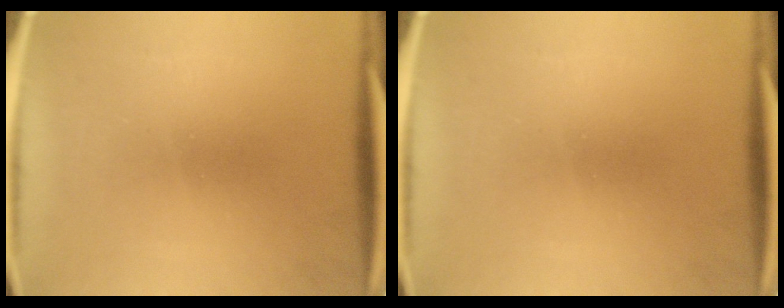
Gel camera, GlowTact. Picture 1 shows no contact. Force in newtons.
{"total": 0.0}